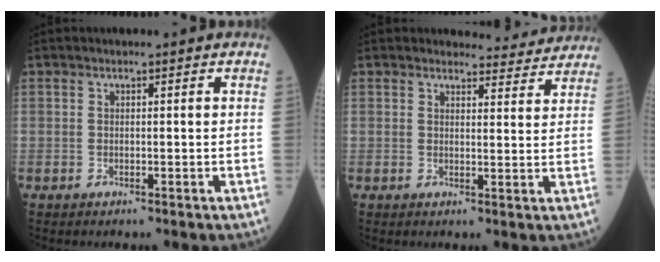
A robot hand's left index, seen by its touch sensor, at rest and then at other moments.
{"total": 5.4, "force": [5.3, 1.0, -0.4], "torque": [0.011, -0.010, 0.048]}